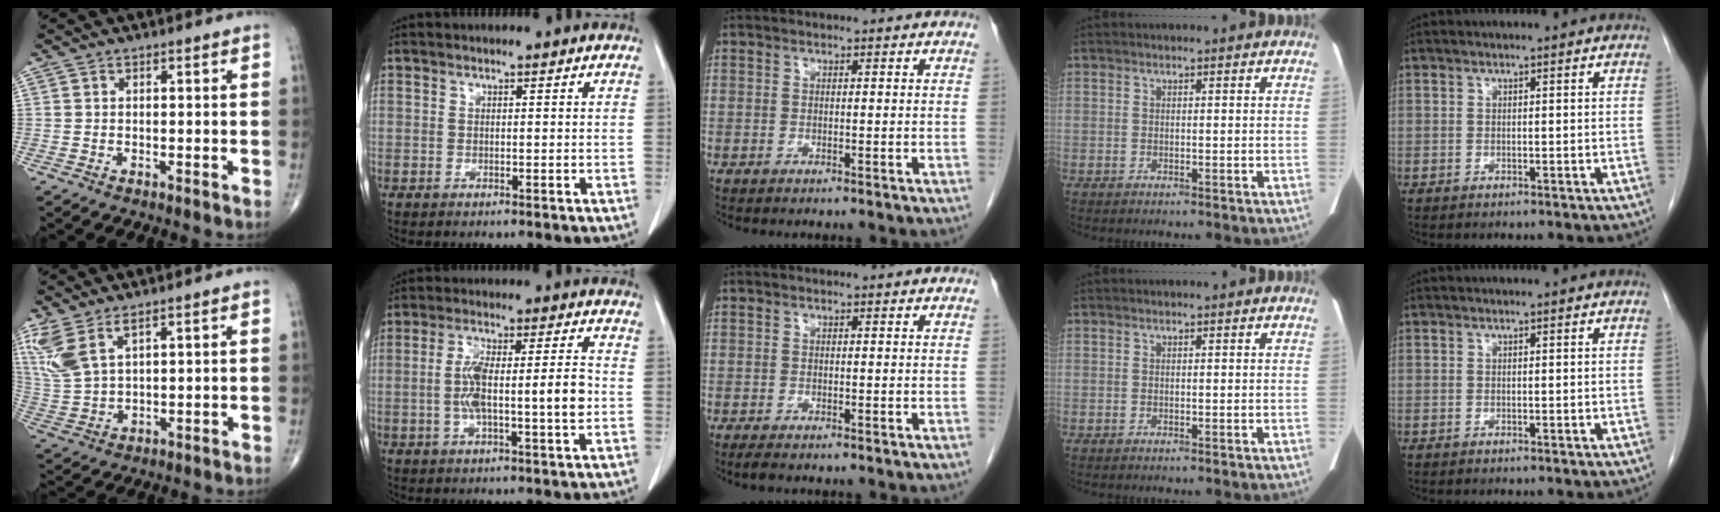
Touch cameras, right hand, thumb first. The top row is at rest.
{"thumb": {"total": 8.5, "force": [5.1, 3.0, 6.1], "torque": [-0.151, -0.015, 0.120]}, "index": {"total": 9.6, "force": [-1.1, 1.2, 9.5], "torque": [-0.173, 0.017, -0.022]}, "middle": {"total": 1.0, "force": [-0.8, 0.2, 0.6], "torque": [-0.016, -0.004, -0.014]}}